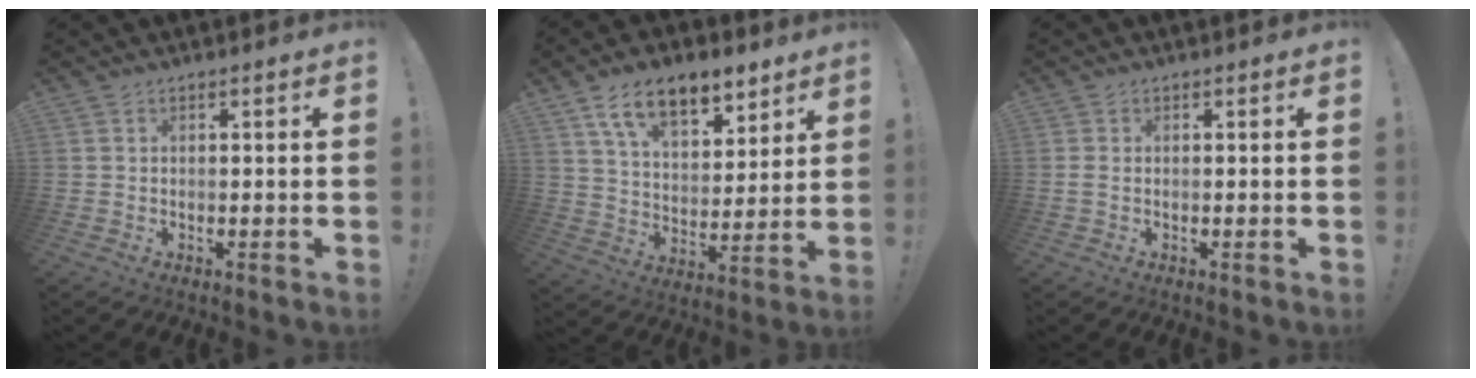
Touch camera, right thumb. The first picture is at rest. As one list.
[{"total": 14.7, "force": [9.6, 7.5, 8.2], "torque": [-0.138, -0.050, 0.177]}, {"total": 1.1, "force": [0.2, 0.5, 1.0], "torque": [-0.010, -0.001, 0.003]}]